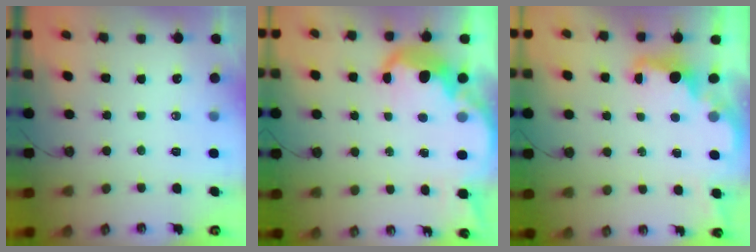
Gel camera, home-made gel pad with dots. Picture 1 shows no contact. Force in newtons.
{"total": 8.0, "press": 8.0, "slide": 0.5}
{"total": 2.1, "press": 2.0, "slide": 0.8}